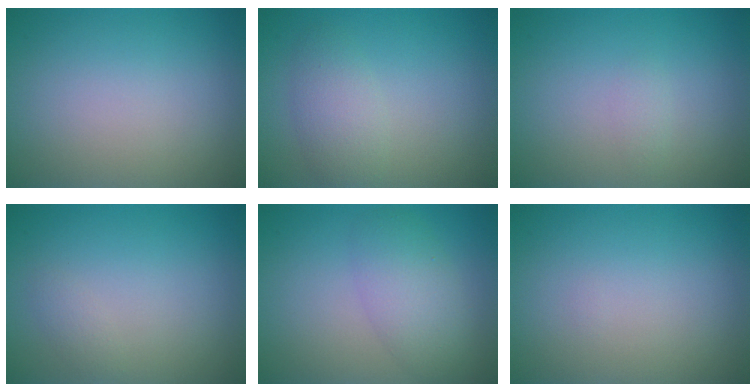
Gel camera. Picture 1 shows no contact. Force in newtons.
{"total": 2.7, "press": 2.7, "slide": 0.0}
{"total": 0.7, "press": 0.7, "slide": 0.0}
{"total": 0.8, "press": 0.8, "slide": 0.0}
{"total": 3.7, "press": 3.7, "slide": 0.1}
{"total": 0.0}